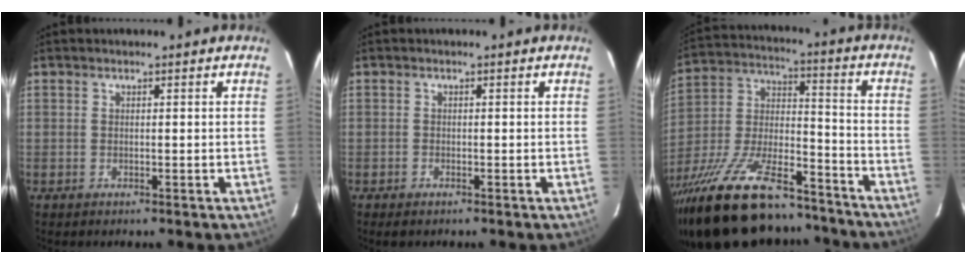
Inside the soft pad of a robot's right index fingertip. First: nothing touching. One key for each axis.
{"total": 1.1, "fx": -0.9, "fy": 0.5, "fz": 0.4, "tx": -0.009, "ty": -0.002, "tz": -0.017}
{"total": 30.3, "fx": -22.7, "fy": 10.6, "fz": 17.0, "tx": -0.331, "ty": -0.017, "tz": -0.354}